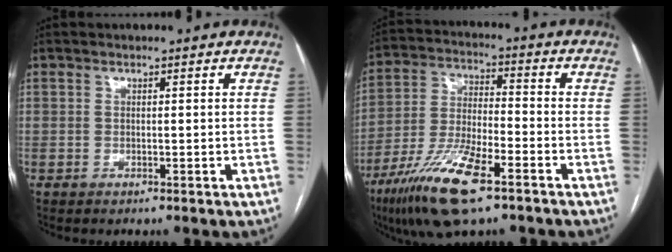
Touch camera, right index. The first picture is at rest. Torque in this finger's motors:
{"motor_torque": [0.10, -0.06, 0.07, -0.01]}